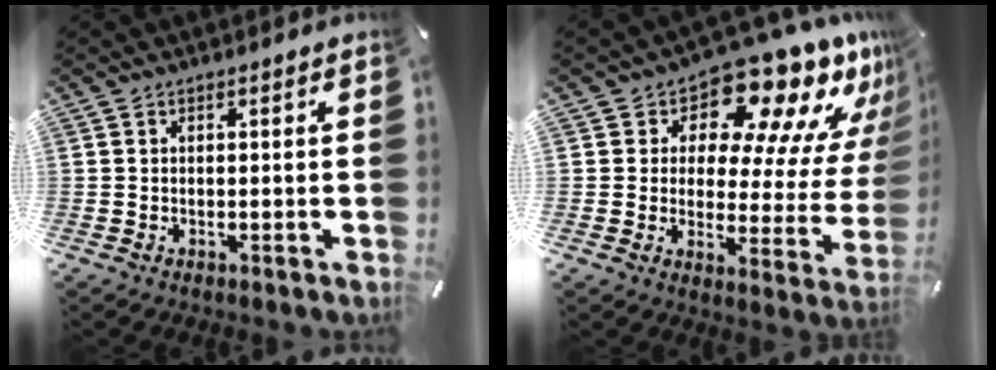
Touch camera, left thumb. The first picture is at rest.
{"total": 15.3, "force": [12.2, 6.0, 7.0], "torque": [-0.092, -0.127, 0.199]}